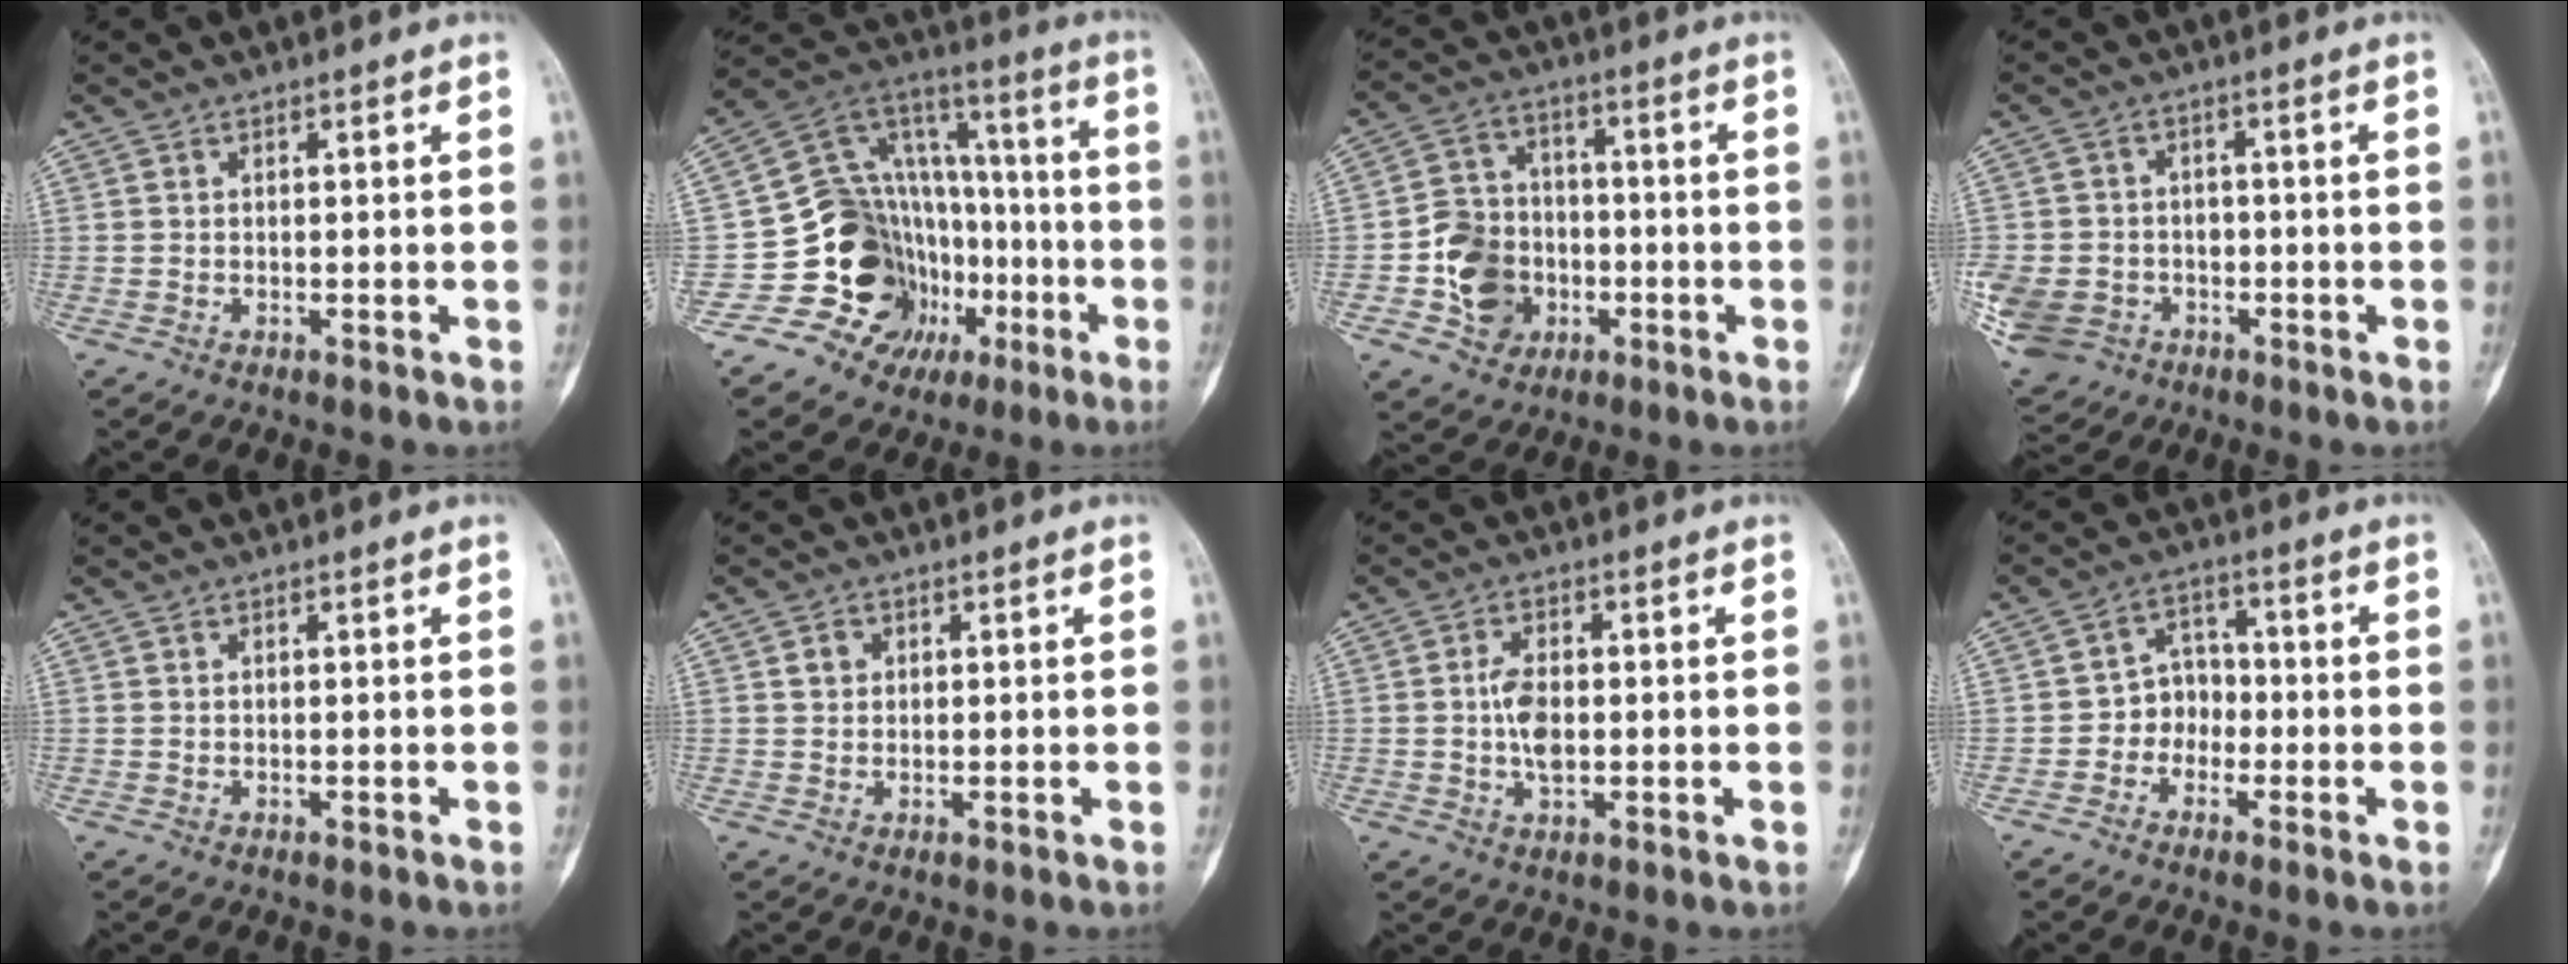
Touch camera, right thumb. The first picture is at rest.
{"total": 23.9, "force": [-7.2, 18.2, 13.7], "torque": [-0.165, 0.102, -0.105]}
{"total": 11.7, "force": [-3.1, 10.1, 5.1], "torque": [-0.048, 0.027, -0.054]}
{"total": 12.7, "force": [-4.3, 10.7, 5.4], "torque": [-0.129, 0.018, -0.061]}
{"total": 0.0}
{"total": 2.2, "force": [0.7, 1.9, 0.9], "torque": [-0.007, -0.002, 0.012]}
{"total": 5.3, "force": [0.0, 2.9, 4.4], "torque": [-0.080, 0.004, -0.003]}
{"total": 5.5, "force": [-1.7, 4.7, 2.4], "torque": [0.003, 0.025, -0.044]}